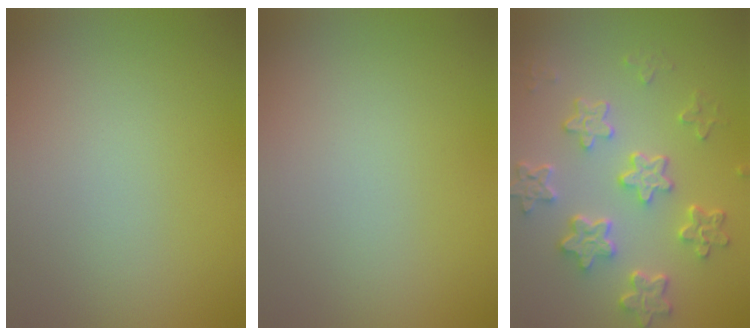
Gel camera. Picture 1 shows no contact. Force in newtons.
{"total": 0.0}
{"total": 5.7, "press": 4.4, "slide": 3.6}